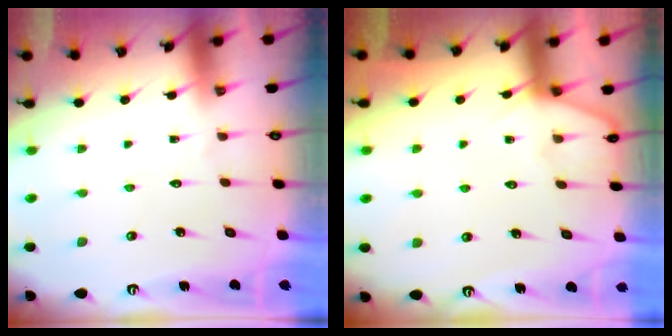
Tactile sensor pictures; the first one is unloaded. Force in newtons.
{"total": 3.9, "press": 3.8, "slide": 0.5}